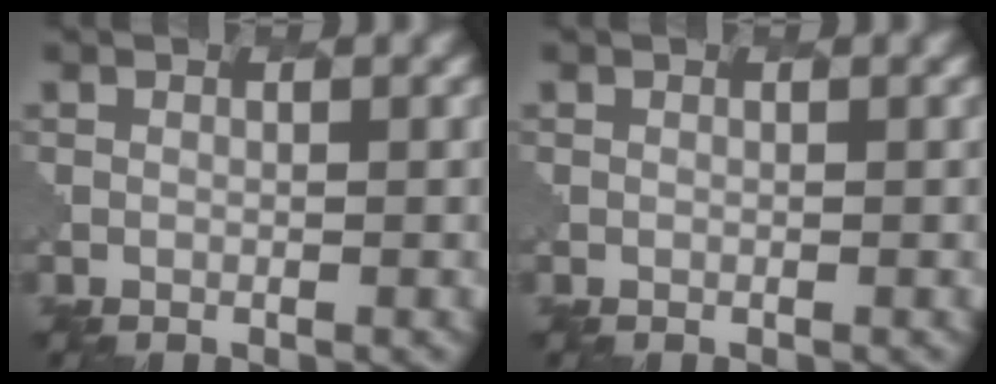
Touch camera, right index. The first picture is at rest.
{"total": 0.0}